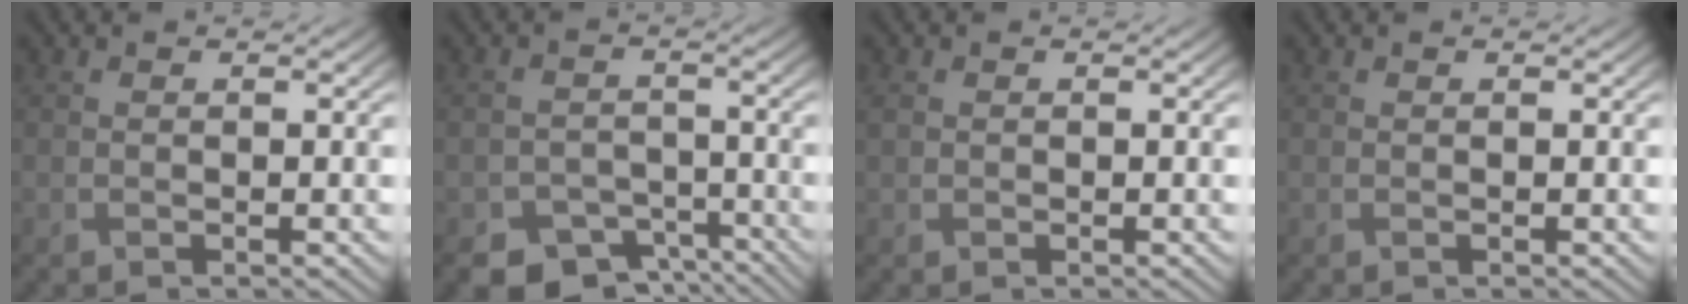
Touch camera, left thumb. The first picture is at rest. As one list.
[{"total": 7.6, "force": [-5.8, 4.4, 2.4], "torque": [-0.032, -0.017, -0.085]}, {"total": 1.1, "force": [0.0, 1.0, 0.5], "torque": [-0.014, -0.001, 0.000]}, {"total": 0.0}]